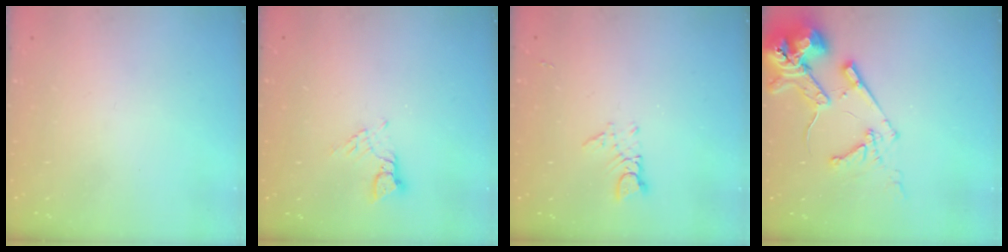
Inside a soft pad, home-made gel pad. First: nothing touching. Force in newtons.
{"total": 3.1, "press": 3.1, "slide": 0.4}
{"total": 3.1, "press": 3.1, "slide": 0.3}
{"total": 14.3, "press": 14.2, "slide": 1.8}